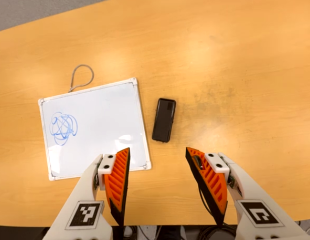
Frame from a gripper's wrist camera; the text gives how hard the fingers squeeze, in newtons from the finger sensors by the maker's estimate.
{"total": 0.0}